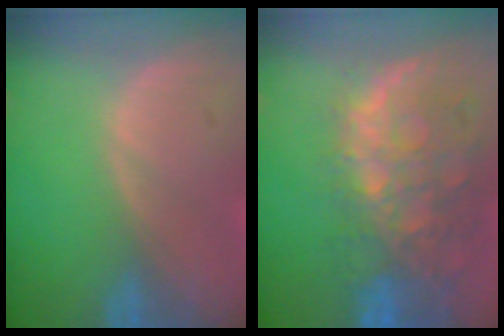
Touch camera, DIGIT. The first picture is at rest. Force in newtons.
{"total": 11.5, "press": 9.7, "slide": 6.2}